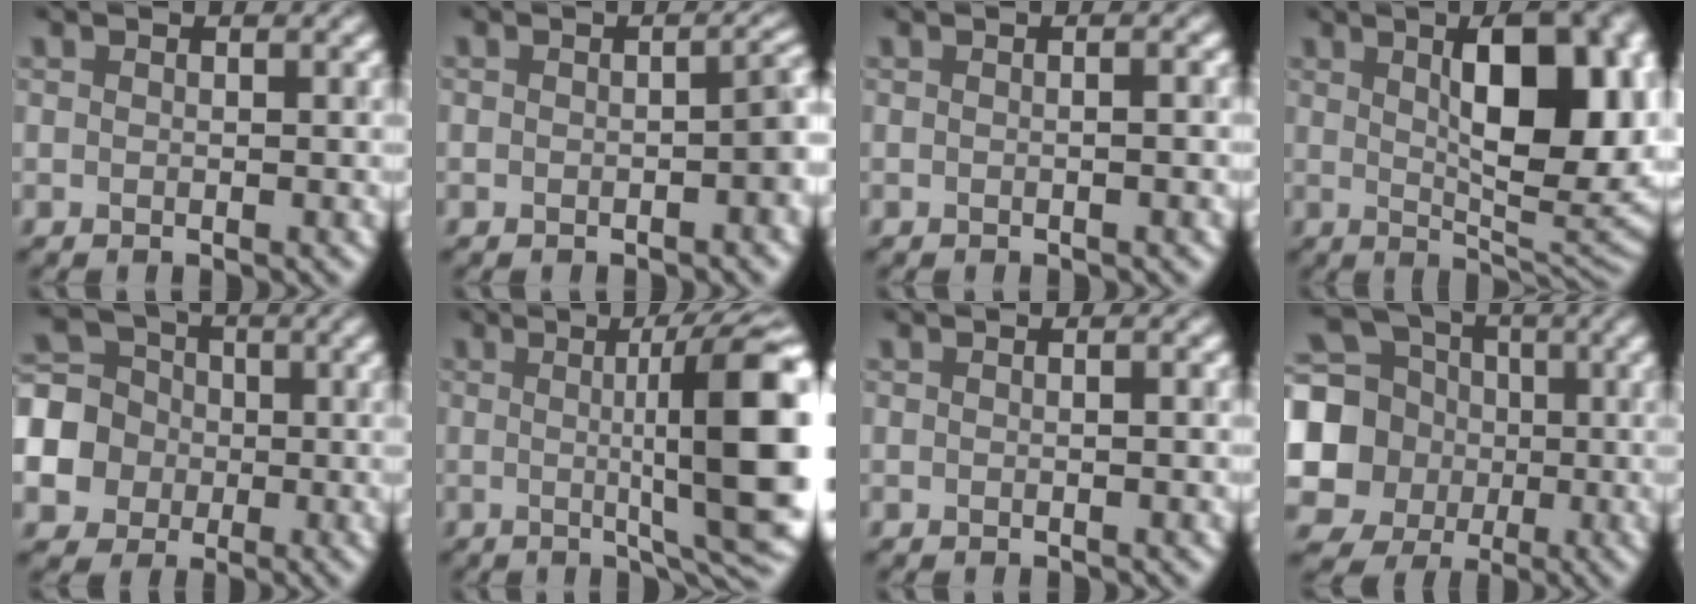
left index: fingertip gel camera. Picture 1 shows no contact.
{"total": 2.3, "force": [-0.8, 1.1, 1.9], "torque": [-0.023, 0.007, -0.011]}
{"total": 2.0, "force": [0.2, 0.9, 1.7], "torque": [-0.006, 0.000, -0.012]}
{"total": 13.1, "force": [2.8, 5.0, 11.8], "torque": [-0.143, 0.006, 0.043]}
{"total": 9.1, "force": [-1.5, 8.4, 3.1], "torque": [-0.099, 0.002, -0.055]}
{"total": 13.6, "force": [0.9, 2.9, 13.3], "torque": [-0.157, 0.000, 0.017]}
{"total": 0.9, "force": [0.0, 0.3, 0.9], "torque": [-0.010, -0.001, -0.006]}
{"total": 12.7, "force": [0.2, 11.7, 5.0], "torque": [-0.163, 0.004, -0.020]}